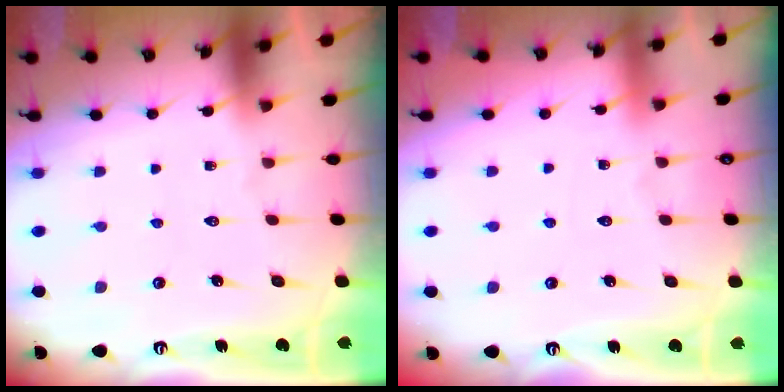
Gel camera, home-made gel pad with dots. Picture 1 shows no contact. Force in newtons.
{"total": 3.1, "press": 3.1, "slide": 0.5}